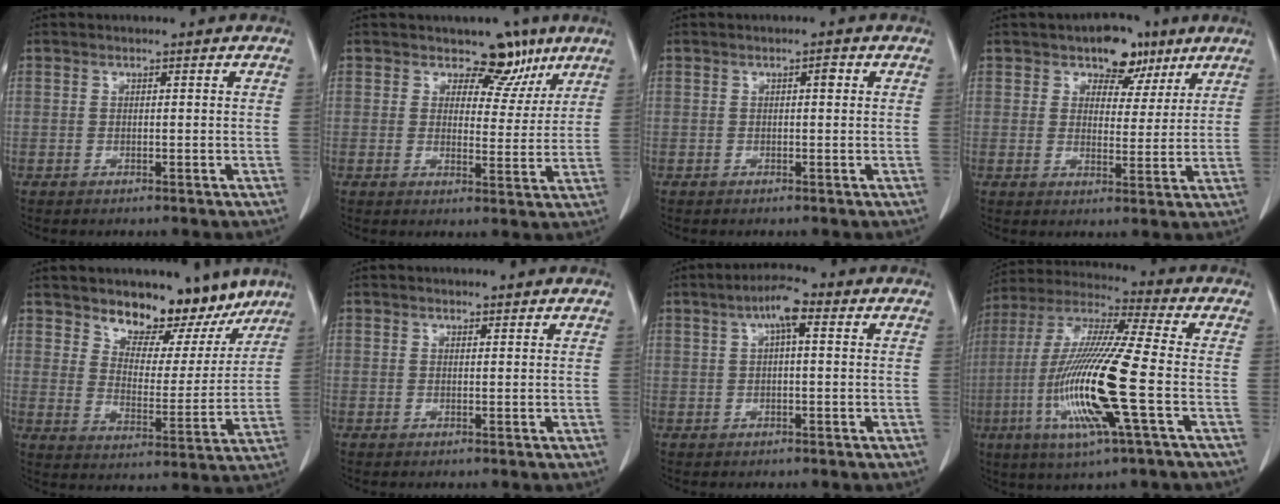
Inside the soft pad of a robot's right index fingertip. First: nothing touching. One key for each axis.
{"total": 5.9, "fx": 4.2, "fy": 3.7, "fz": 2.0, "tx": -0.006, "ty": -0.007, "tz": 0.055}
{"total": 1.1, "fx": 0.3, "fy": 0.3, "fz": 1.0, "tx": -0.014, "ty": 0.004, "tz": 0.003}
{"total": 6.7, "fx": 4.2, "fy": 4.2, "fz": 3.0, "tx": -0.030, "ty": 0.010, "tz": 0.060}
{"total": 11.6, "fx": 9.5, "fy": 4.9, "fz": 4.6, "tx": -0.053, "ty": -0.020, "tz": 0.139}
{"total": 1.0, "fx": 1.0, "fy": 0.3, "fz": 0.1, "tx": -0.007, "ty": 0.004, "tz": 0.015}
{"total": 4.7, "fx": 1.8, "fy": 1.0, "fz": 4.2, "tx": -0.079, "ty": 0.017, "tz": 0.028}
{"total": 18.1, "fx": -4.4, "fy": 0.5, "fz": 17.5, "tx": -0.367, "ty": -0.016, "tz": -0.089}